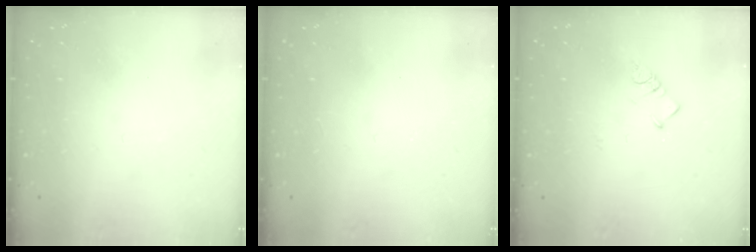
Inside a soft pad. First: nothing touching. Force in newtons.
{"total": 2.6, "press": 2.6, "slide": 0.4}
{"total": 2.7, "press": 2.7, "slide": 0.4}